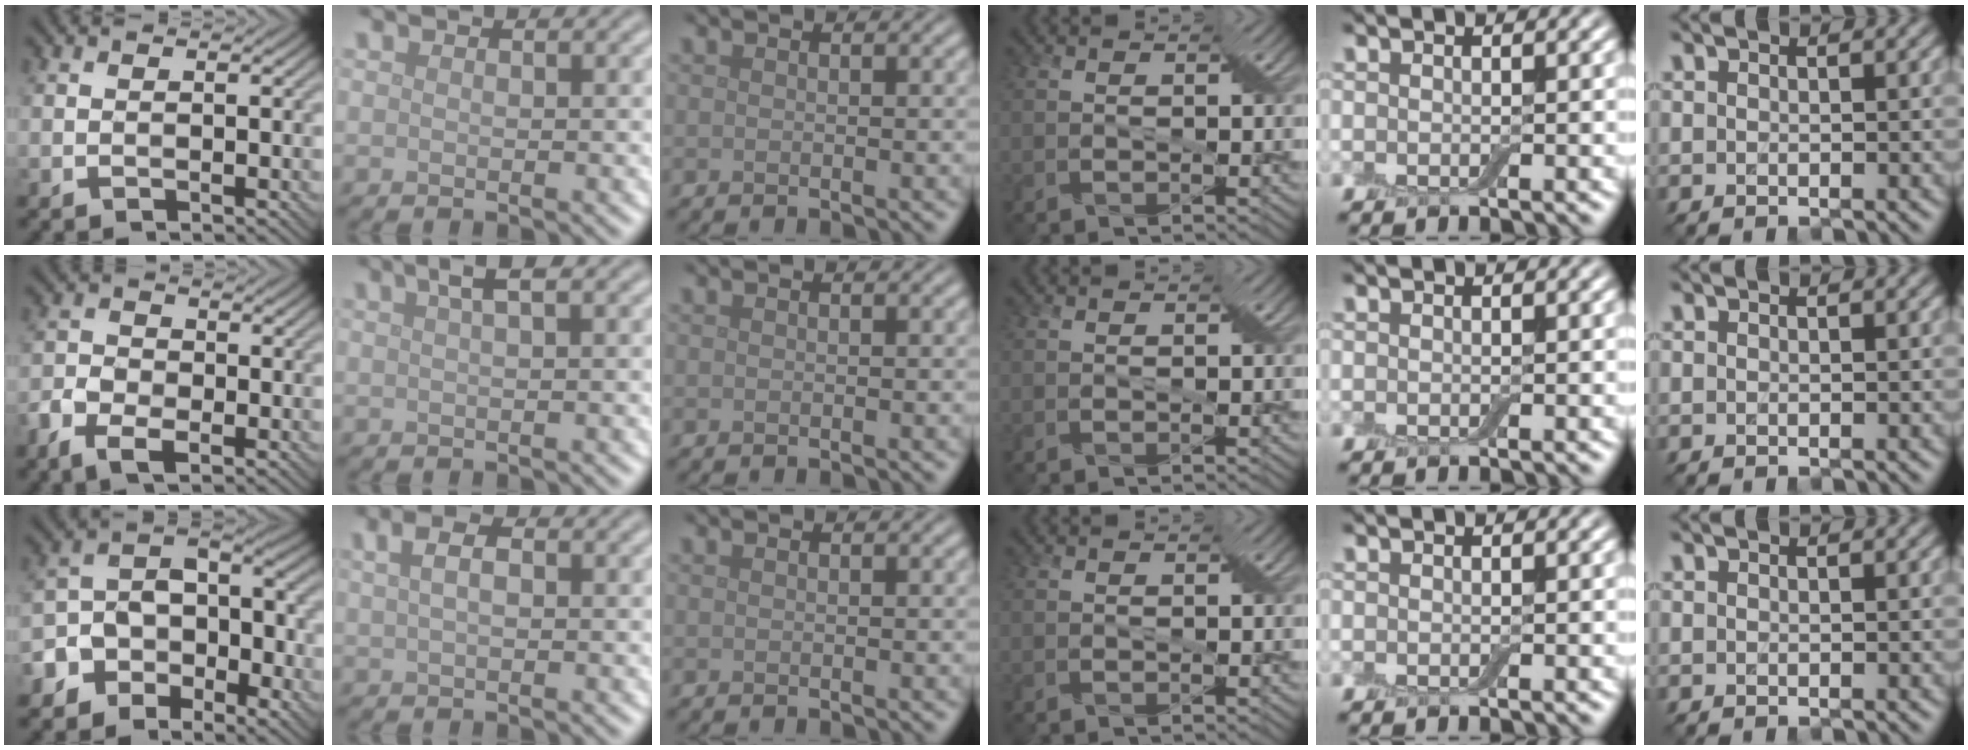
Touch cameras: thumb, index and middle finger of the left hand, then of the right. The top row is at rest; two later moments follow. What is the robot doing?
{"motion": "squeeze", "object": "air blower"}